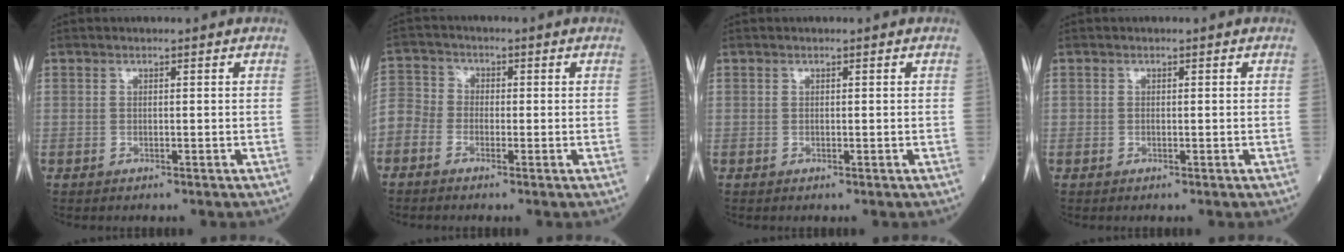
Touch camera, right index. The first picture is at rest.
{"total": 5.9, "force": [-2.5, 5.0, 1.9], "torque": [-0.055, 0.021, -0.059]}
{"total": 0.0}
{"total": 0.0}